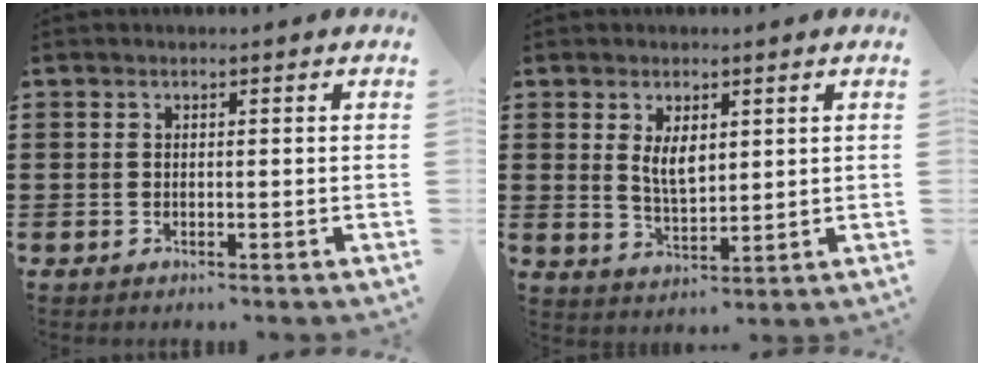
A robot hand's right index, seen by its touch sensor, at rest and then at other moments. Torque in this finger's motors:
{"motor_torque": [0.29, -0.24, 0.16, 0.10]}